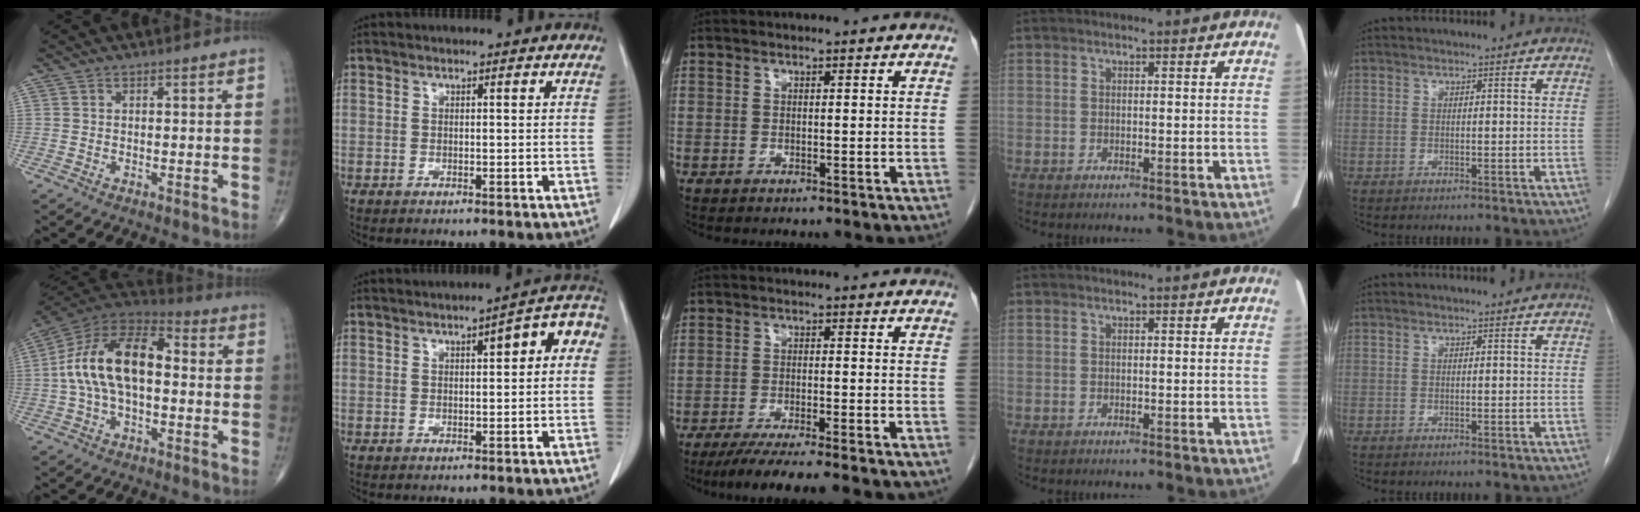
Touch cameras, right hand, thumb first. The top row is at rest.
{"thumb": {"total": 17.5, "force": [0.3, 9.5, 14.8], "torque": [-0.269, 0.043, -0.006]}, "index": {"total": 6.0, "force": [1.2, 1.6, 5.6], "torque": [-0.066, 0.028, 0.007]}, "middle": {"total": 9.6, "force": [-7.4, 0.4, 6.1], "torque": [-0.082, -0.018, -0.111]}}